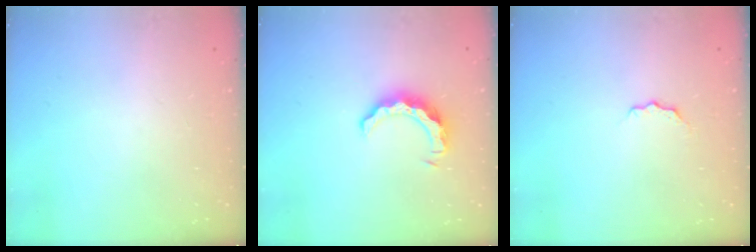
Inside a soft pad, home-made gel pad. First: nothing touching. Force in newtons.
{"total": 8.4, "press": 8.4, "slide": 0.5}
{"total": 3.2, "press": 3.2, "slide": 0.4}